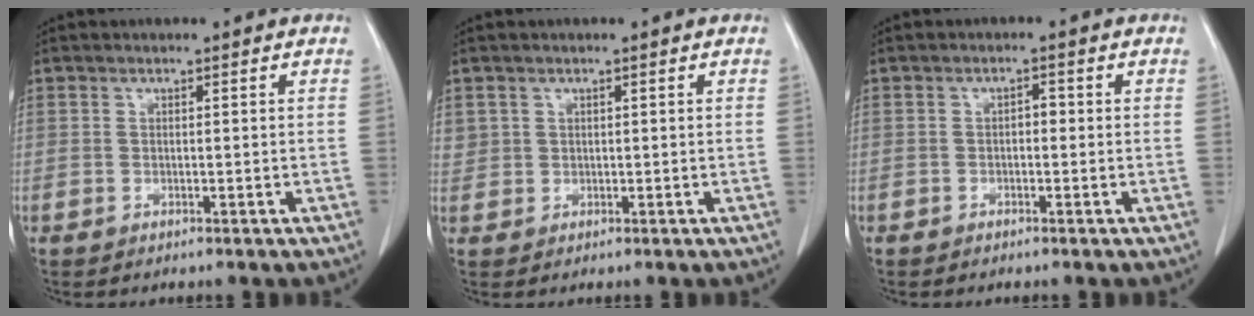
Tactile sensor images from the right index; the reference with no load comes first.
{"total": 2.2, "force": [1.0, 2.0, 0.2], "torque": [0.010, 0.006, 0.019]}
{"total": 1.2, "force": [-0.1, 0.7, 1.0], "torque": [-0.012, 0.005, -0.004]}